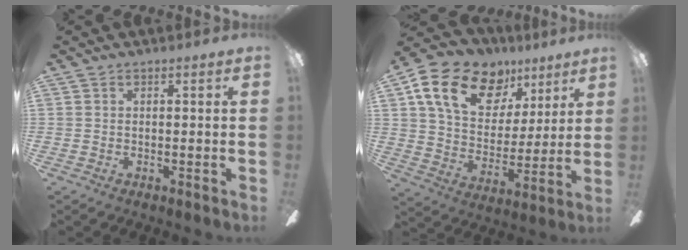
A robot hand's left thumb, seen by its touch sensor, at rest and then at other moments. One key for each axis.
{"total": 19.6, "fx": 10.4, "fy": 12.7, "fz": 10.7, "tx": -0.177, "ty": -0.036, "tz": 0.188}